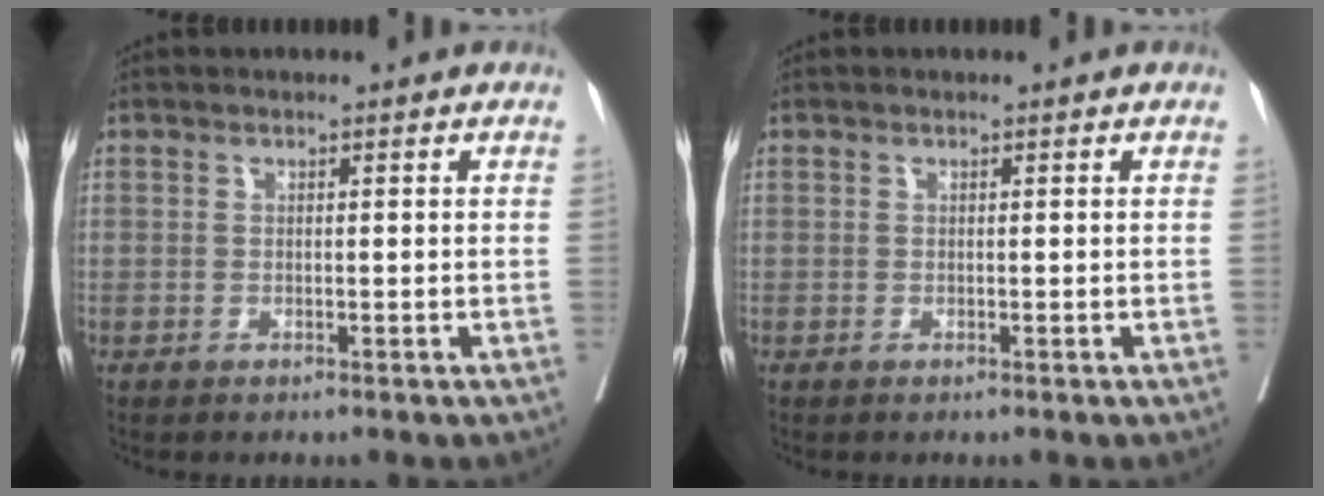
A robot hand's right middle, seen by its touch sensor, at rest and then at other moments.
{"total": 0.0}